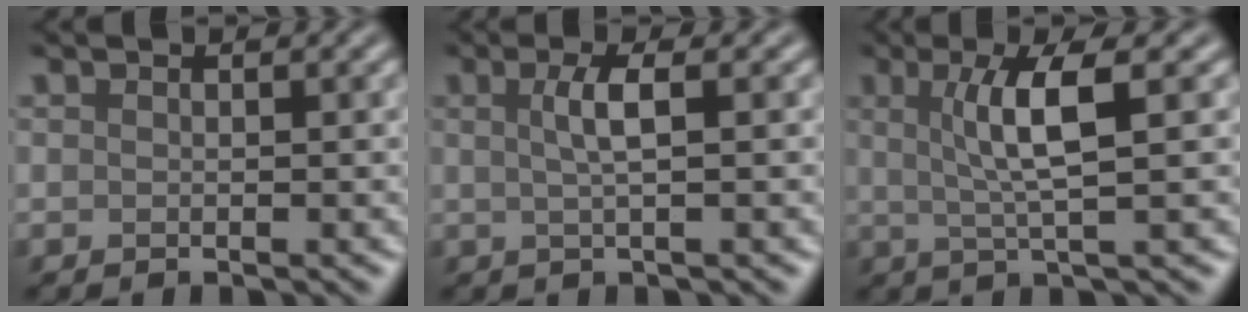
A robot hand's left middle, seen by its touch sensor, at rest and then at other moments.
{"total": 2.5, "force": [0.4, 0.6, 2.4], "torque": [-0.043, 0.004, 0.004]}
{"total": 4.7, "force": [1.0, 0.8, 4.5], "torque": [-0.082, 0.002, 0.020]}